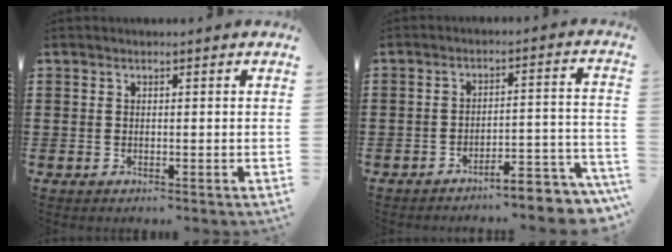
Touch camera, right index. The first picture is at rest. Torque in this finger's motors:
{"motor_torque": [1.08, 1.05, 0.32, 0.03]}